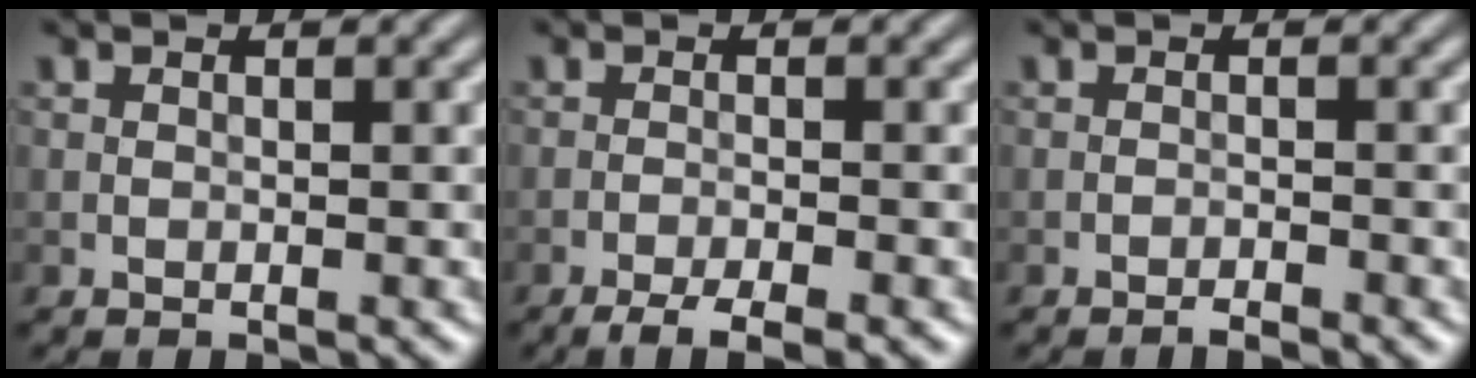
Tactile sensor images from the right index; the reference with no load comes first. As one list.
[{"total": 3.4, "force": [-2.4, 0.6, 2.4], "torque": [-0.042, 0.001, -0.044]}, {"total": 1.0, "force": [-0.9, 0.0, 0.5], "torque": [-0.008, 0.004, -0.019]}]